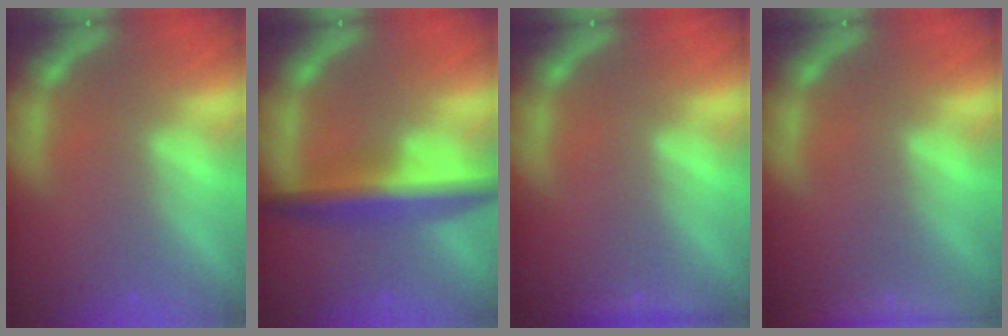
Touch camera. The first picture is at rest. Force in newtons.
{"total": 6.6}
{"total": 1.4}
{"total": 7.4}